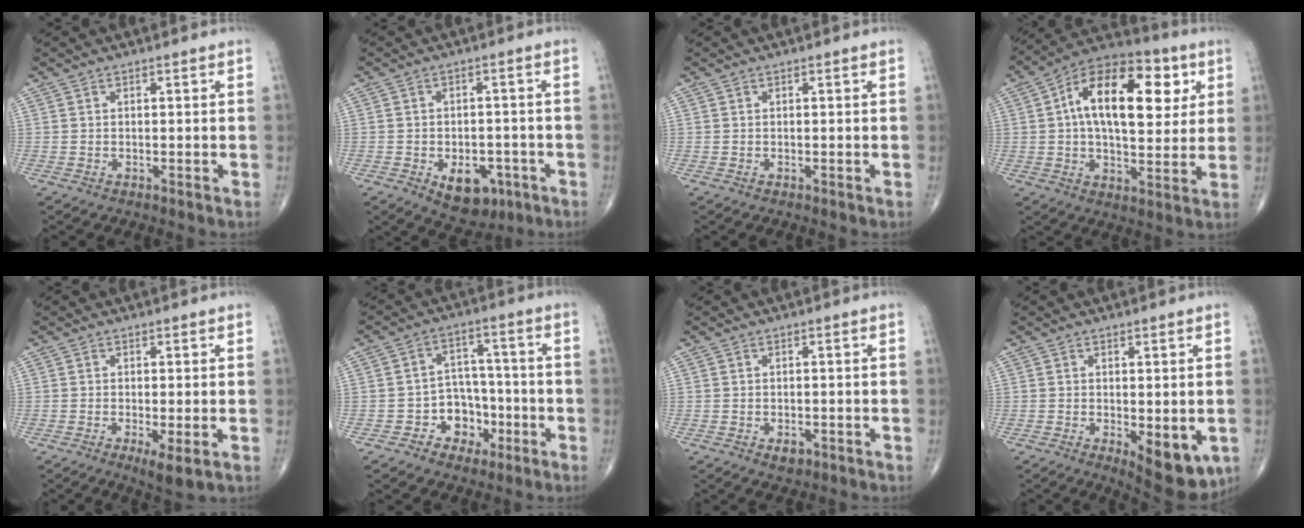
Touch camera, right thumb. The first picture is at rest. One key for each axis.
{"total": 8.4, "fx": -3.6, "fy": 5.4, "fz": 5.4, "tx": -0.051, "ty": 0.016, "tz": -0.039}
{"total": 0.0}
{"total": 20.7, "fx": 5.0, "fy": 11.0, "fz": 16.7, "tx": -0.231, "ty": 0.012, "tz": 0.067}
{"total": 4.2, "fx": -1.3, "fy": 1.0, "fz": 3.9, "tx": -0.069, "ty": -0.013, "tz": -0.022}
{"total": 7.8, "fx": -3.1, "fy": 6.4, "fz": 3.3, "tx": -0.002, "ty": 0.040, "tz": -0.048}
{"total": 2.1, "fx": -0.9, "fy": 1.3, "fz": 1.3, "tx": -0.012, "ty": 0.001, "tz": -0.008}
{"total": 9.1, "fx": -2.6, "fy": 3.9, "fz": 7.8, "tx": -0.082, "ty": -0.014, "tz": -0.026}